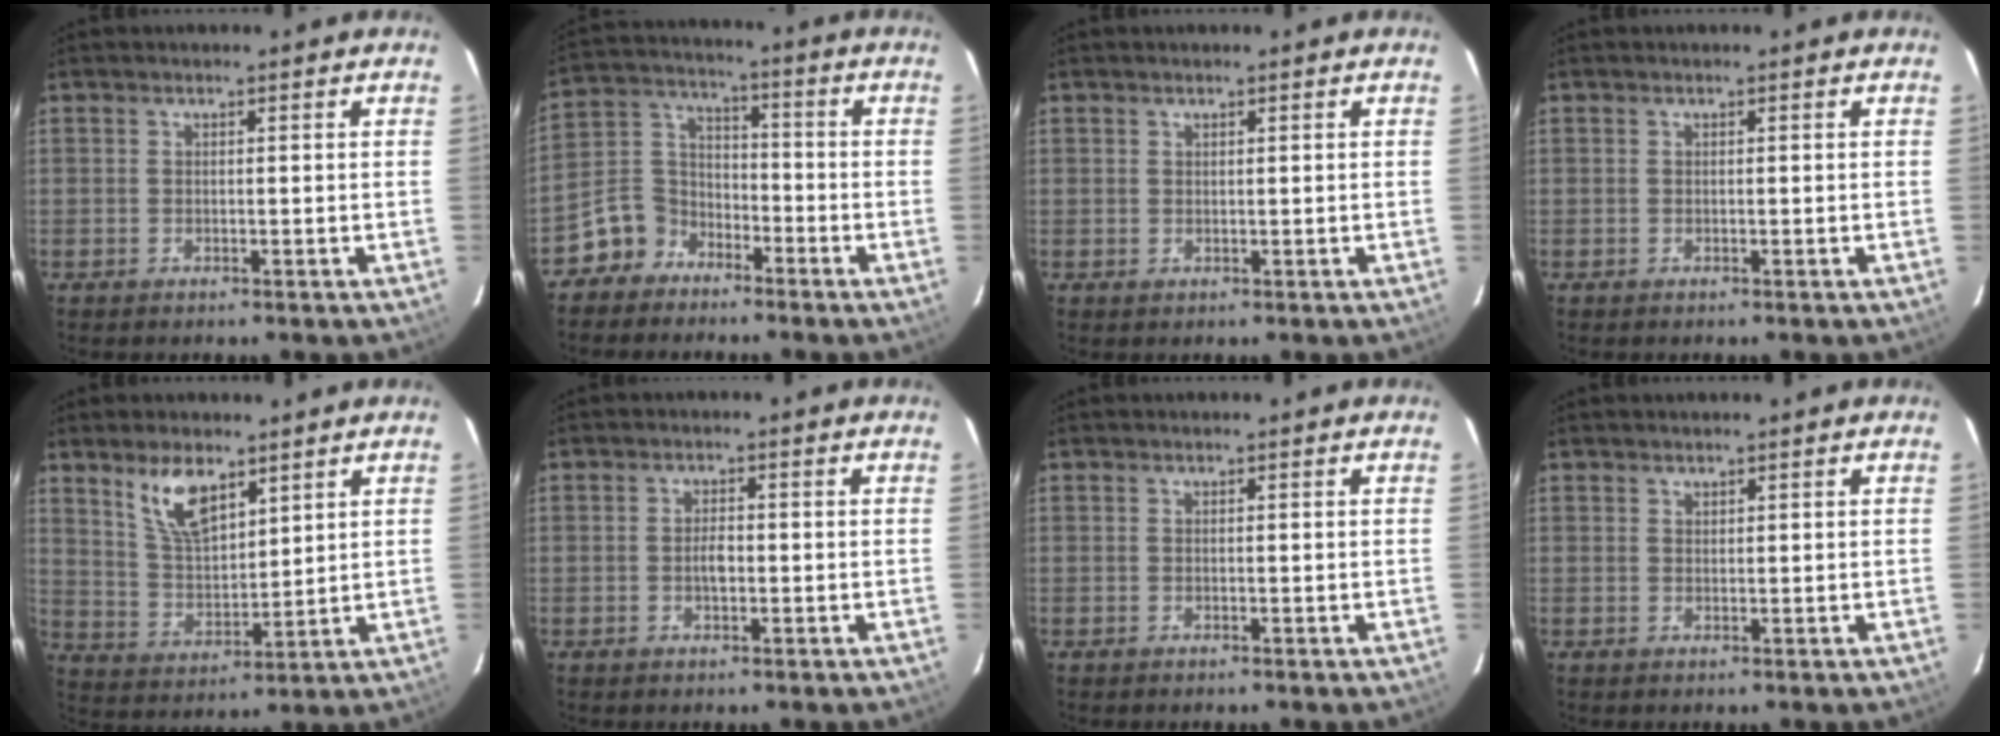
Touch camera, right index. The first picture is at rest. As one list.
[{"total": 8.1, "force": [-5.3, 5.9, 1.1], "torque": [-0.039, 0.042, -0.110]}, {"total": 0.7, "force": [0.4, 0.6, 0.0], "torque": [0.002, 0.003, 0.006]}, {"total": 0.0}, {"total": 9.5, "force": [6.0, 4.1, 6.2], "torque": [-0.116, 0.005, 0.125]}, {"total": 2.4, "force": [-0.4, 1.3, 2.0], "torque": [-0.038, 0.003, -0.008]}, {"total": 0.0}, {"total": 0.6, "force": [0.6, 0.3, 0.0], "torque": [0.000, 0.002, 0.011]}]